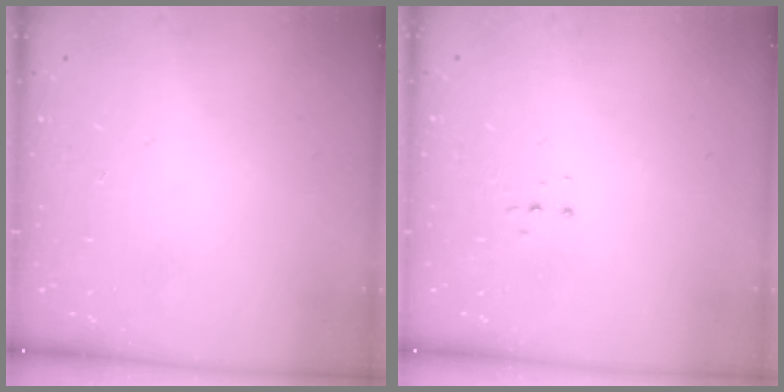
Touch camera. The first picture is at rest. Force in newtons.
{"total": 3.3, "press": 3.2, "slide": 0.6}